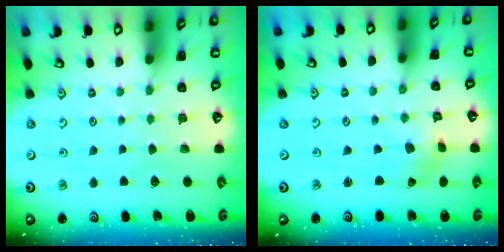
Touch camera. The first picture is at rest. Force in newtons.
{"total": 1.5, "press": 1.5, "slide": 0.2}